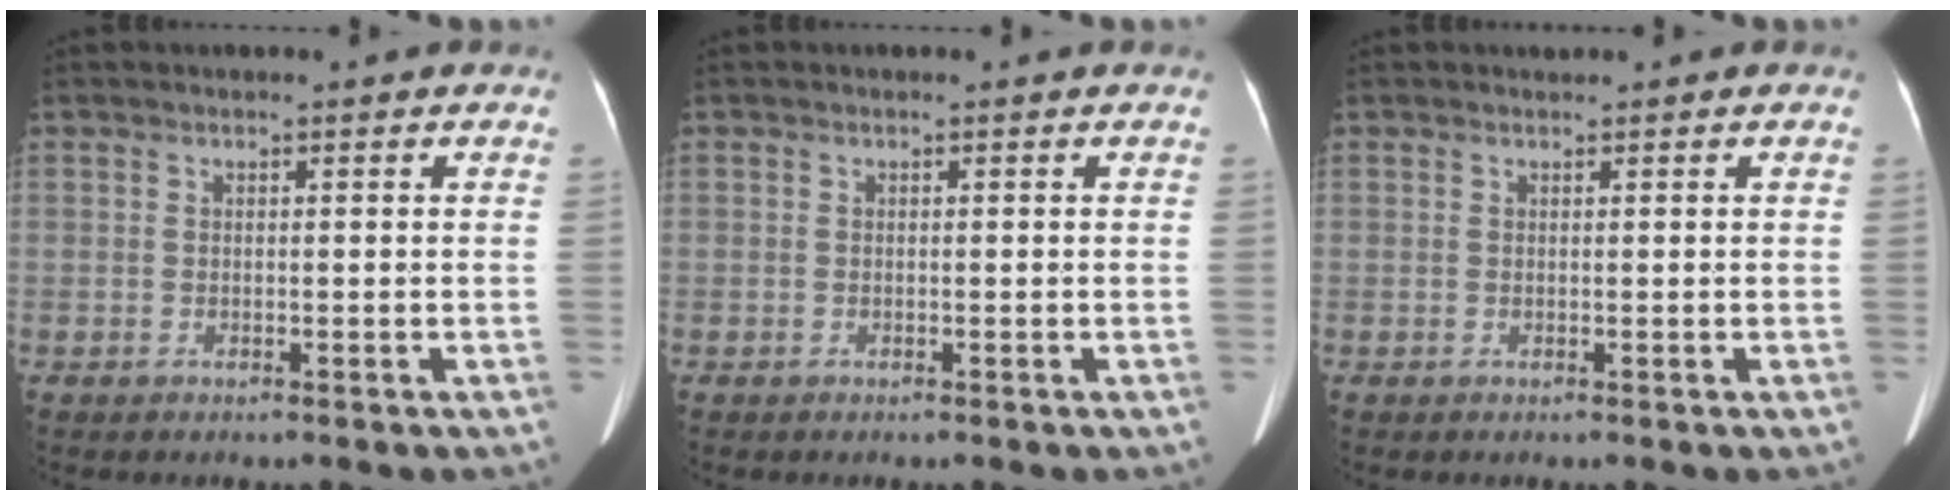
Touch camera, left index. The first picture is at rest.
{"total": 0.0}
{"total": 0.0}